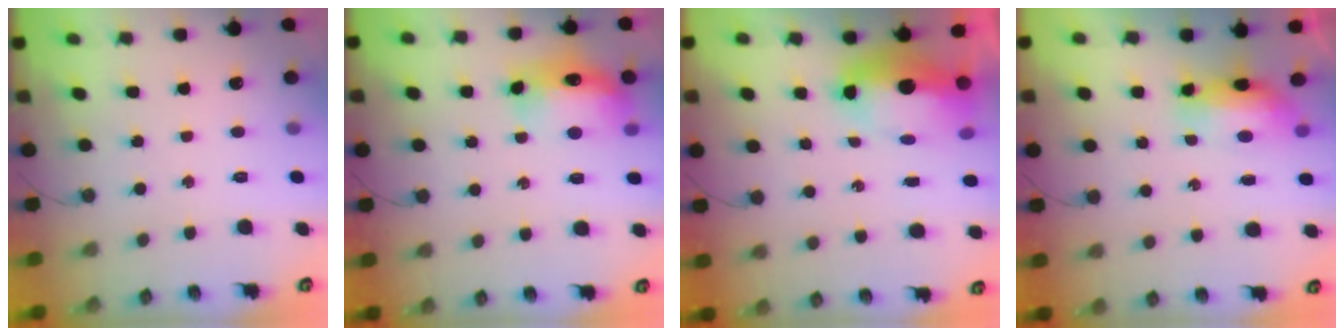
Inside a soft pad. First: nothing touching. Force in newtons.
{"total": 13.6, "press": 13.5, "slide": 1.5}
{"total": 9.7, "press": 9.6, "slide": 1.0}
{"total": 10.1, "press": 9.1, "slide": 4.4}